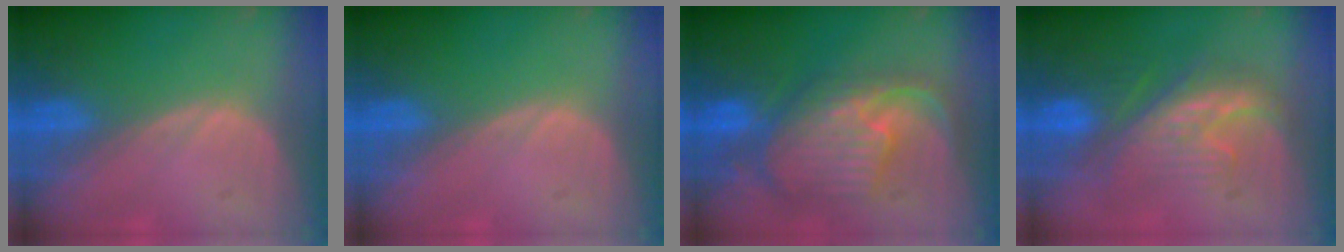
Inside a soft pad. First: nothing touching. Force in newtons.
{"total": 0.0}
{"total": 10.5, "press": 9.4, "slide": 4.6}
{"total": 8.1, "press": 7.9, "slide": 1.6}